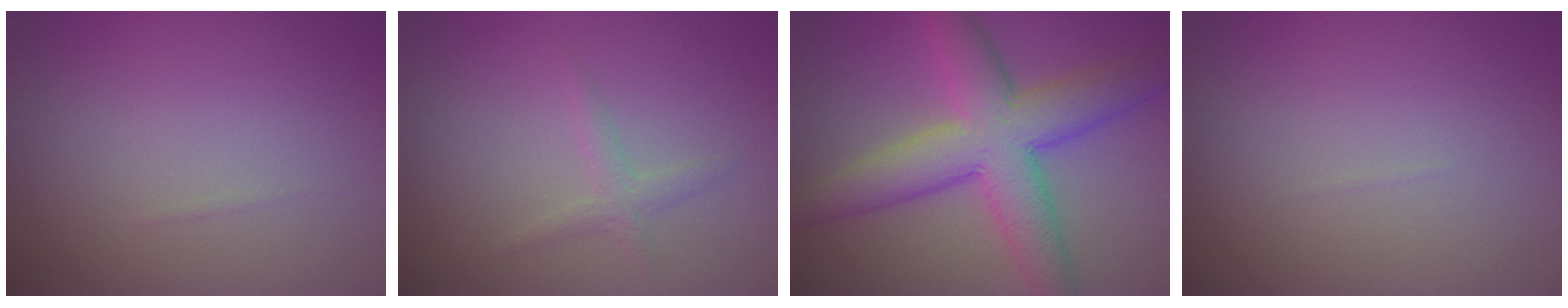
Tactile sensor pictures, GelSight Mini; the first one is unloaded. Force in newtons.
{"total": 1.4, "press": 1.4, "slide": 0.0}
{"total": 8.4, "press": 8.4, "slide": 0.3}
{"total": 0.0}